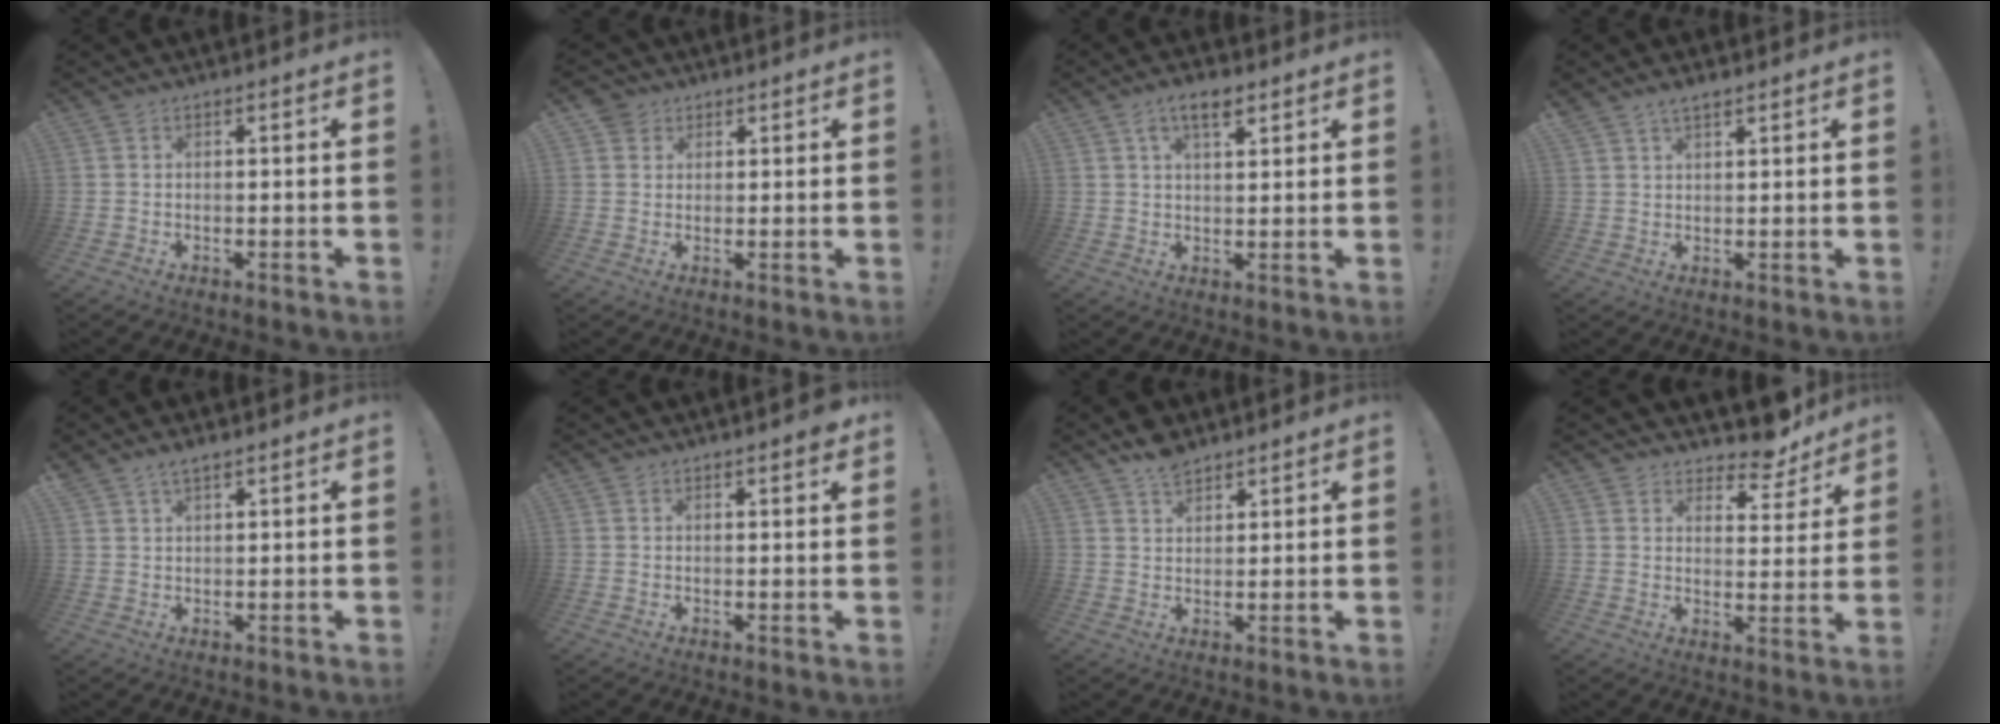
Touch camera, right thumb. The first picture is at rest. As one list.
[{"total": 3.4, "force": [1.9, 2.7, 0.4], "torque": [-0.010, -0.003, 0.037]}, {"total": 6.9, "force": [3.8, 3.0, 4.8], "torque": [-0.077, -0.010, 0.066]}, {"total": 2.8, "force": [2.3, 1.0, 1.4], "torque": [-0.015, -0.016, 0.040]}, {"total": 3.0, "force": [2.4, 0.9, 1.6], "torque": [-0.025, -0.014, 0.044]}, {"total": 1.9, "force": [1.6, 0.7, 0.7], "torque": [0.008, -0.013, 0.026]}, {"total": 5.9, "force": [5.0, 2.6, 2.0], "torque": [-0.028, -0.029, 0.091]}, {"total": 7.9, "force": [7.2, 2.7, 1.9], "torque": [-0.016, -0.076, 0.128]}]